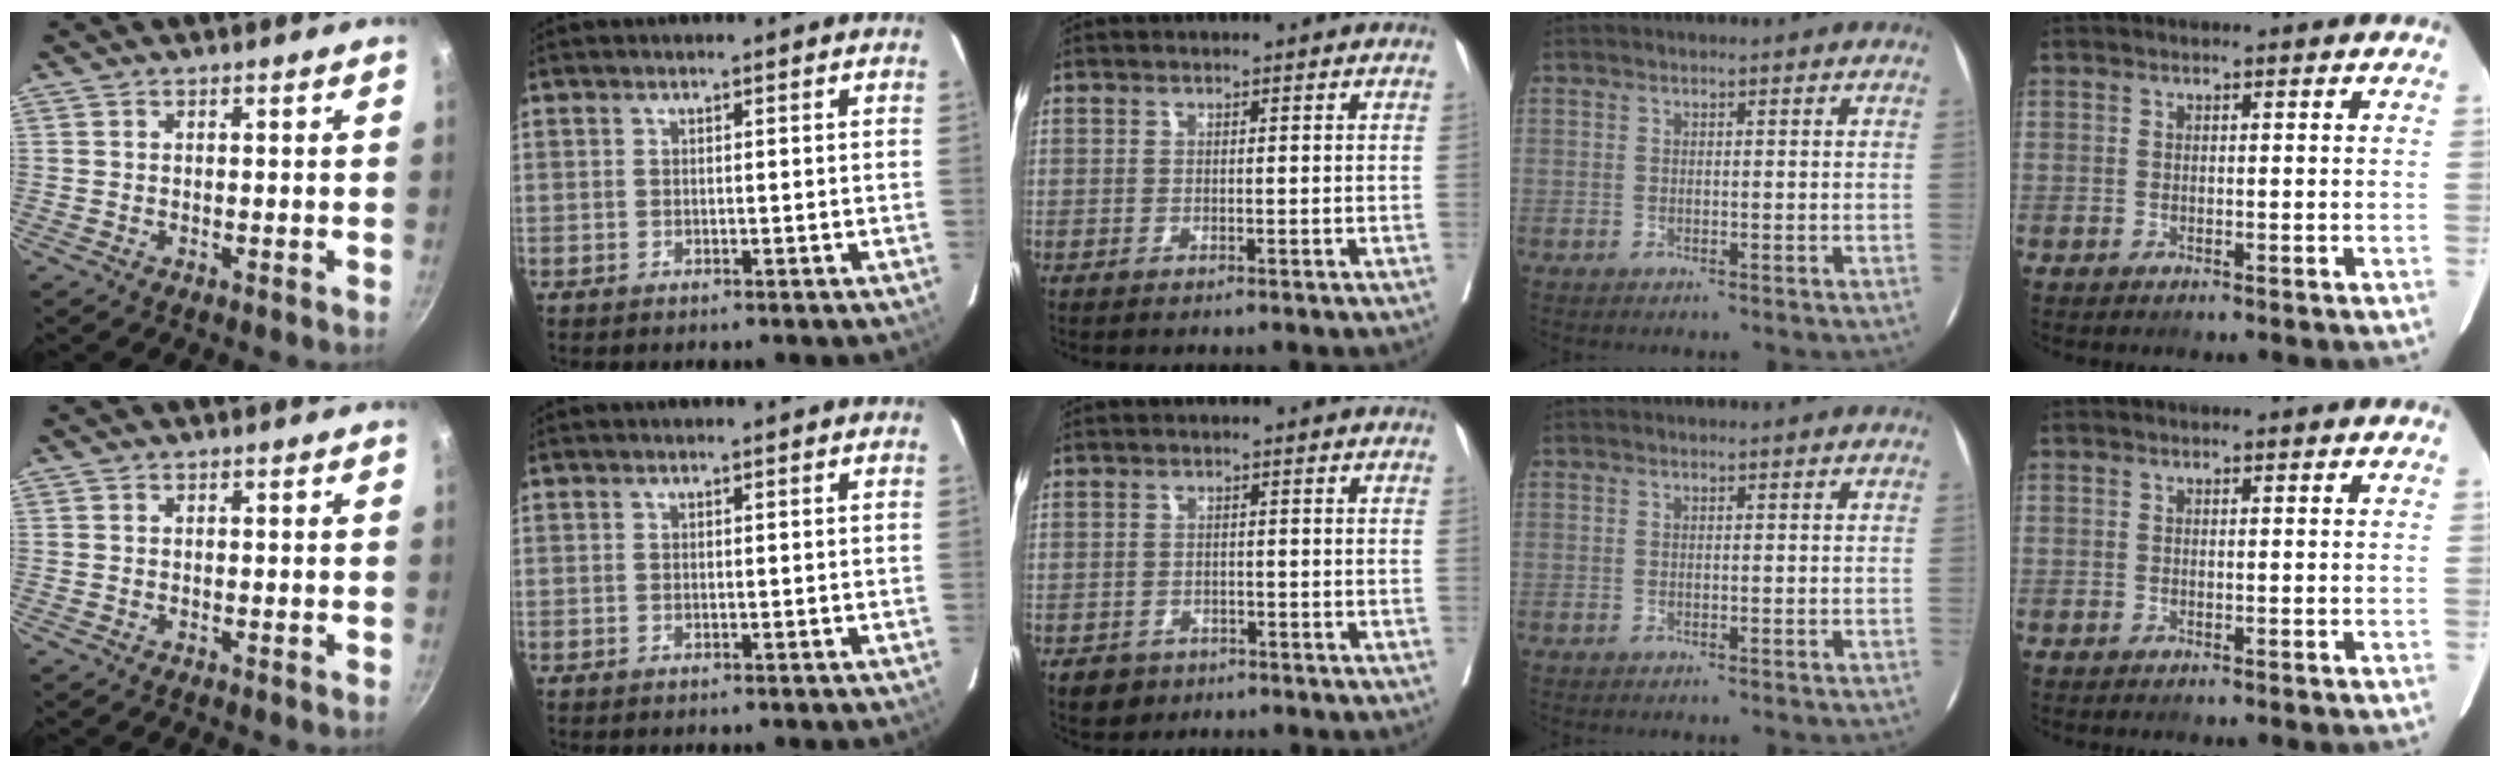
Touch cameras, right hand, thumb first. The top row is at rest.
{"middle": {"total": 2.9, "force": [-1.9, 2.2, 0.5], "torque": [-0.010, 0.006, -0.025]}}